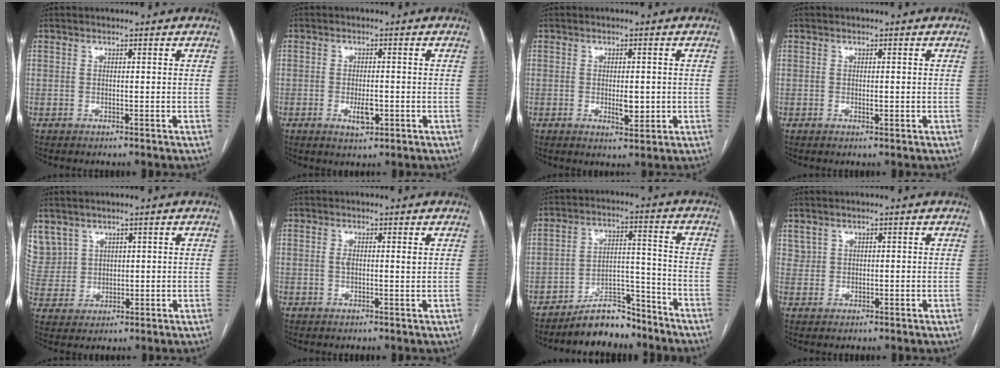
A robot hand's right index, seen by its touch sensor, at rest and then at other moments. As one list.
[{"total": 3.5, "force": [-1.2, 1.3, 3.1], "torque": [-0.054, -0.001, -0.014]}, {"total": 3.6, "force": [-0.5, 1.4, 3.4], "torque": [-0.053, -0.003, -0.004]}, {"total": 1.1, "force": [-0.2, 0.4, 1.0], "torque": [-0.017, -0.001, -0.002]}, {"total": 9.1, "force": [5.2, 7.3, 1.6], "torque": [-0.062, 0.026, 0.130]}, {"total": 2.1, "force": [0.5, 0.5, 1.9], "torque": [-0.037, -0.001, 0.007]}, {"total": 8.4, "force": [-7.3, 3.1, 2.7], "torque": [-0.039, 0.031, -0.123]}, {"total": 1.5, "force": [1.0, 1.1, 0.2], "torque": [0.004, 0.003, 0.017]}]